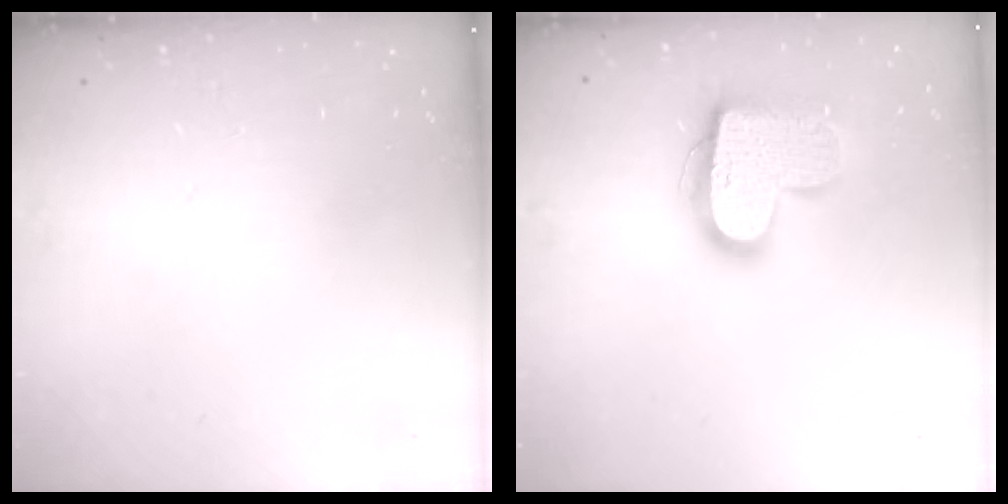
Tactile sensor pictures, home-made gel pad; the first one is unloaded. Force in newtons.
{"total": 17.3, "press": 17.3, "slide": 1.1}